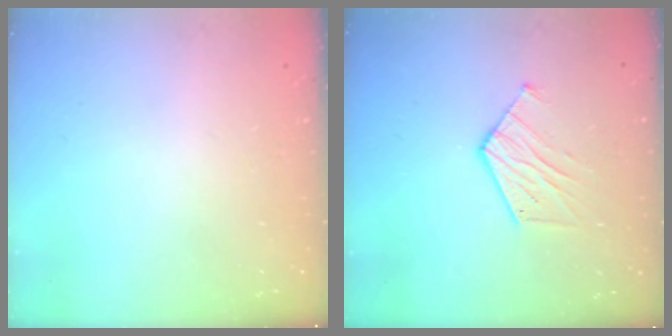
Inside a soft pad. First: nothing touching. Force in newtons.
{"total": 9.7, "press": 9.7, "slide": 0.8}